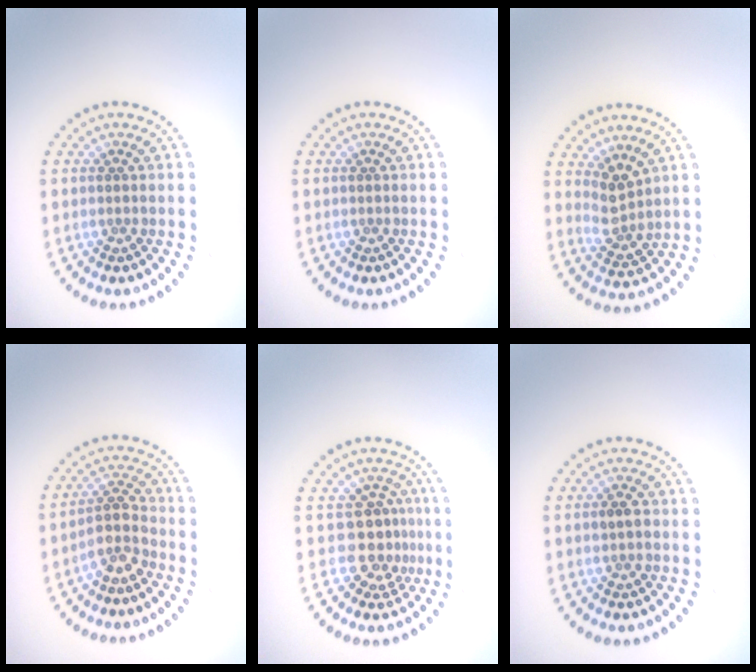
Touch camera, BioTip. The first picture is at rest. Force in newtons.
{"total": 0.0}
{"total": 2.8, "press": 2.1, "slide": 1.8}
{"total": 2.9, "press": 2.4, "slide": 1.7}
{"total": 3.3, "press": 2.7, "slide": 1.9}
{"total": 1.4, "press": 1.4, "slide": 0.2}